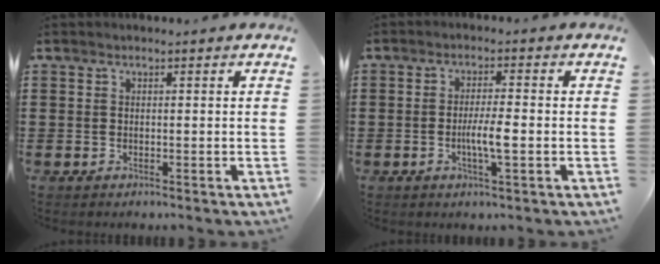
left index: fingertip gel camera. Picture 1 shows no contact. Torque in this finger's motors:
{"motor_torque": [0.14, 0.08, 0.38, 0.09]}